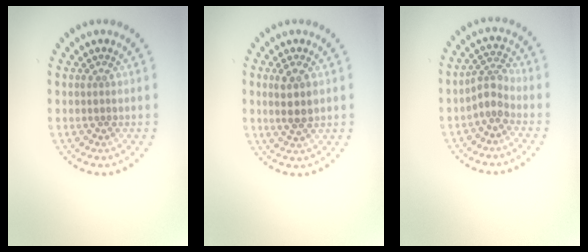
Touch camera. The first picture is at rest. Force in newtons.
{"total": 2.5, "press": 2.3, "slide": 0.8}
{"total": 2.3, "press": 1.7, "slide": 1.6}